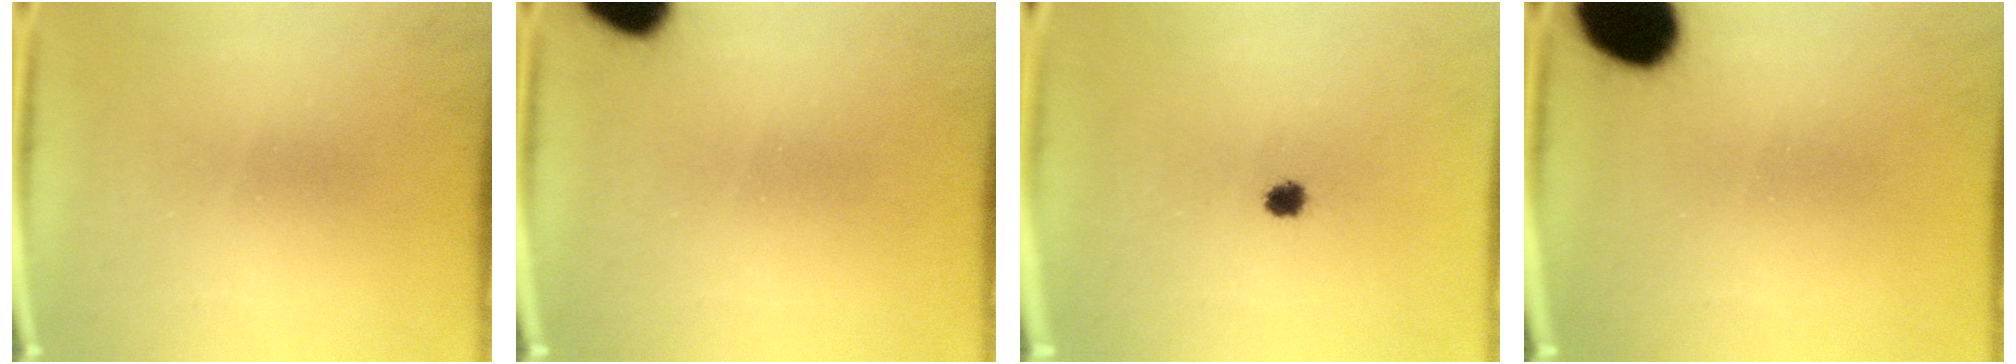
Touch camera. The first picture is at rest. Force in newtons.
{"total": 11.6}
{"total": 2.4}
{"total": 15.0}